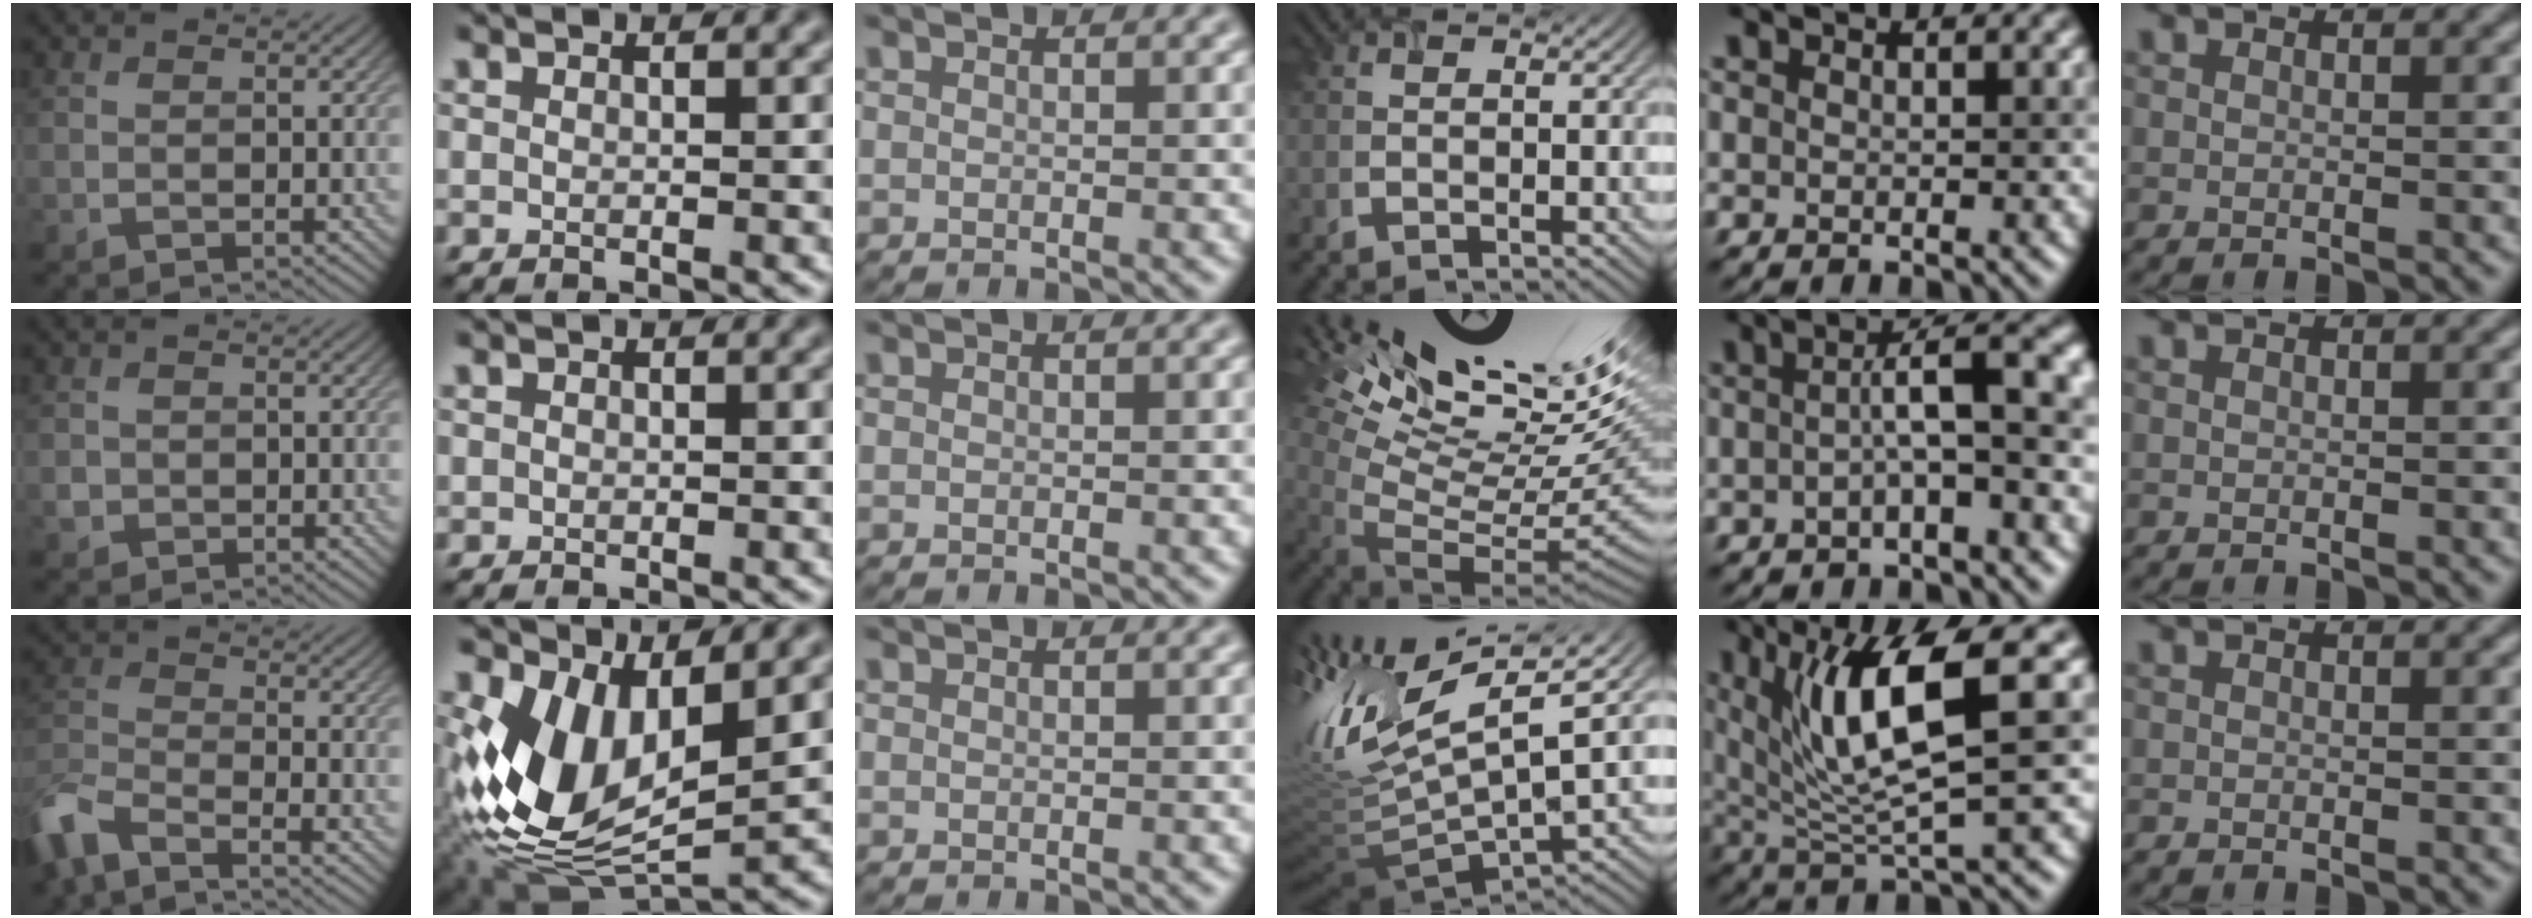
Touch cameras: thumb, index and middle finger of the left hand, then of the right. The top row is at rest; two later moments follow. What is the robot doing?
{"motion": "screw", "object": "timer"}